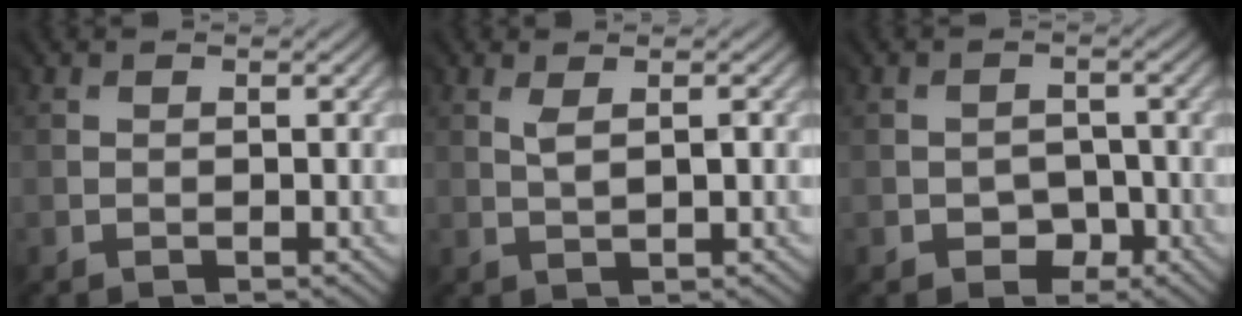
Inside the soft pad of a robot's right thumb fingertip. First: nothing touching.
{"total": 1.1, "force": [0.9, 0.0, 0.7], "torque": [-0.022, -0.001, 0.021]}
{"total": 2.0, "force": [-1.6, 1.2, -0.5], "torque": [0.017, -0.001, -0.027]}